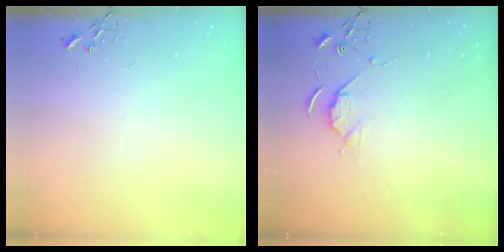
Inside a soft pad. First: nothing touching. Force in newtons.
{"total": 5.2, "press": 5.2, "slide": 0.7}